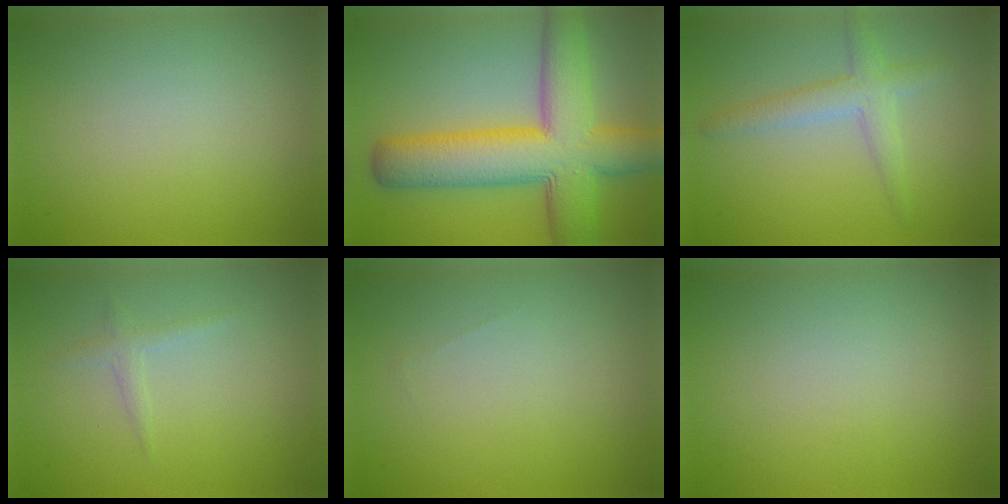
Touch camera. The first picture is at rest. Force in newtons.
{"total": 11.2, "press": 11.2, "slide": 0.2}
{"total": 1.9, "press": 1.8, "slide": 0.3}
{"total": 1.1, "press": 1.0, "slide": 0.1}
{"total": 0.0}
{"total": 0.0}